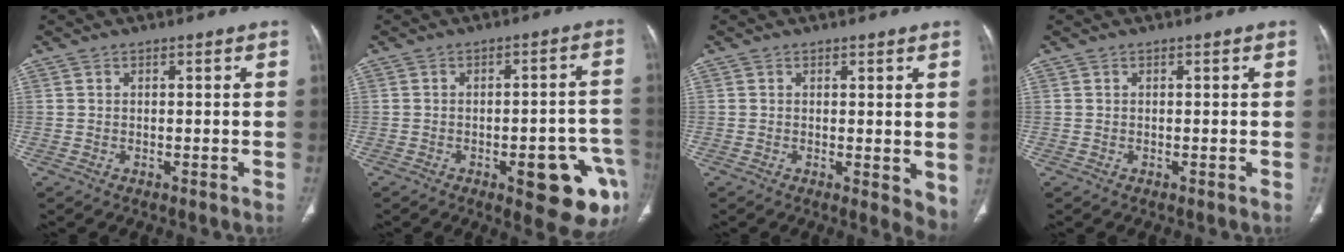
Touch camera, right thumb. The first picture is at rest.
{"total": 13.9, "force": [-5.7, 4.7, 11.8], "torque": [-0.091, 0.029, -0.055]}
{"total": 4.6, "force": [0.3, 1.9, 4.2], "torque": [-0.048, -0.014, 0.004]}
{"total": 0.0}